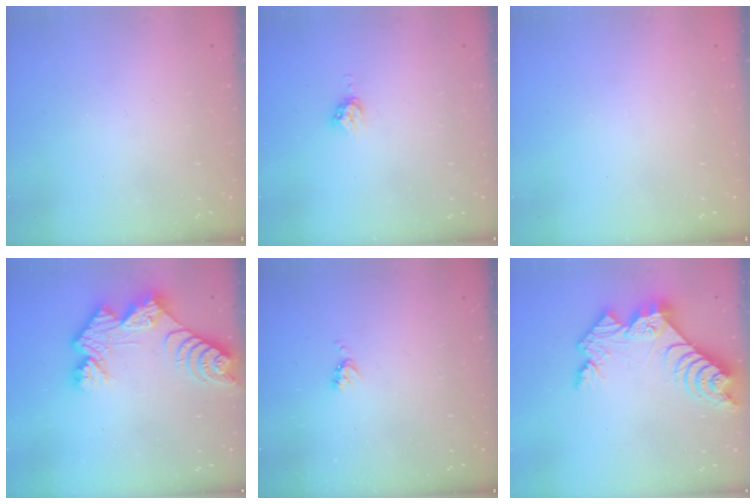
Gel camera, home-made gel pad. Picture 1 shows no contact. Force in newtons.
{"total": 4.8, "press": 4.7, "slide": 0.7}
{"total": 0.0}
{"total": 11.5, "press": 11.4, "slide": 1.0}
{"total": 4.0, "press": 3.9, "slide": 0.6}
{"total": 11.2, "press": 11.2, "slide": 0.8}